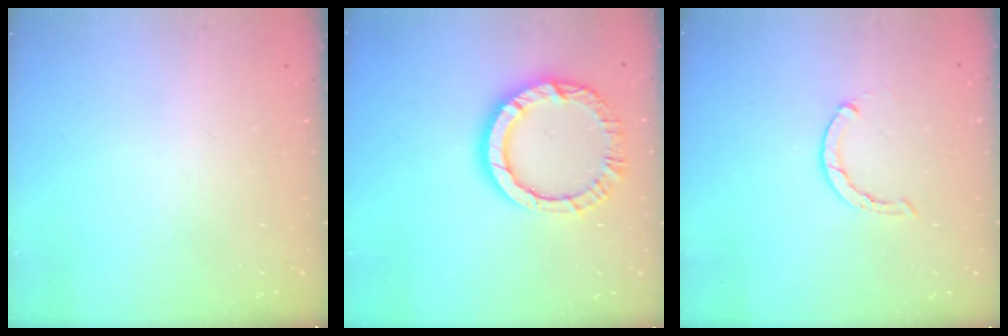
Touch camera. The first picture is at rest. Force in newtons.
{"total": 11.7, "press": 11.7, "slide": 1.2}
{"total": 0.7, "press": 0.6, "slide": 0.2}